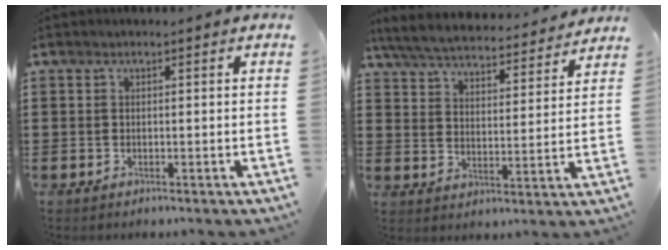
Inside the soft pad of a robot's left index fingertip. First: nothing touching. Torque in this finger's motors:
{"motor_torque": [1.07, -1.07, 0.44, 0.07]}